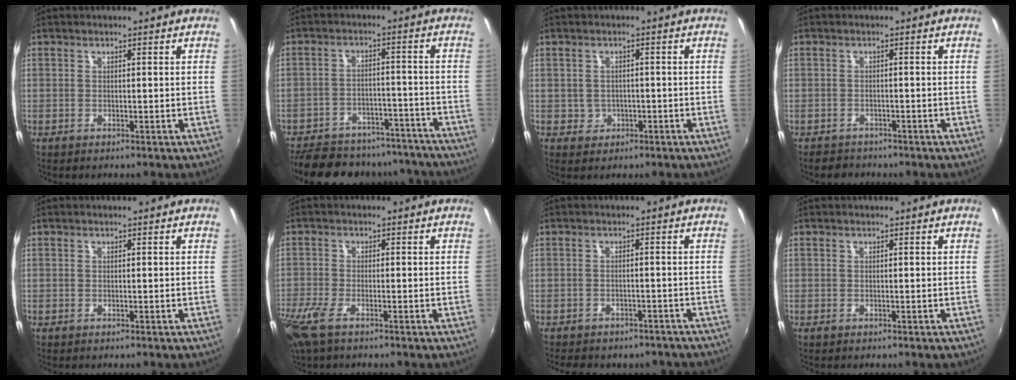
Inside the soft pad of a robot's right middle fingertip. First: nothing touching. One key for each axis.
{"total": 22.9, "fx": -19.7, "fy": 8.6, "fz": 8.0, "tx": -0.174, "ty": 0.030, "tz": -0.251}
{"total": 3.0, "fx": -0.8, "fy": 2.8, "fz": 0.5, "tx": -0.014, "ty": 0.001, "tz": -0.008}
{"total": 2.6, "fx": -2.2, "fy": 1.5, "fz": 0.1, "tx": -0.011, "ty": 0.000, "tz": -0.039}
{"total": 0.0}
{"total": 7.4, "fx": -4.7, "fy": 2.5, "fz": 5.2, "tx": -0.129, "ty": -0.028, "tz": -0.093}
{"total": 8.7, "fx": -7.2, "fy": 3.8, "fz": 2.9, "tx": -0.068, "ty": -0.014, "tz": -0.090}
{"total": 0.0}